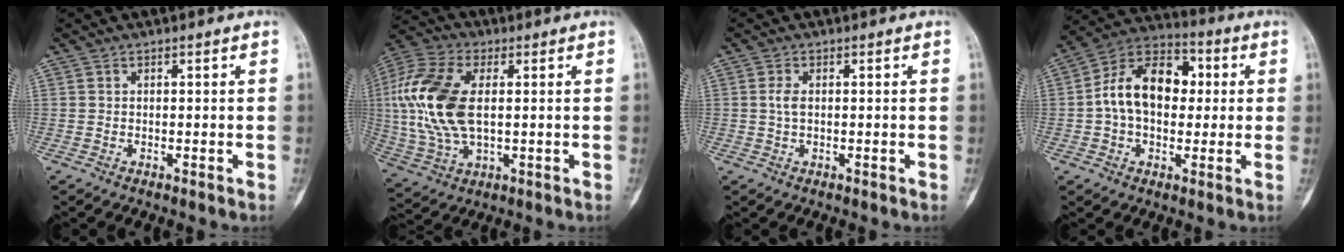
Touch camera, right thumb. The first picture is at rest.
{"total": 18.0, "force": [1.8, 9.8, 14.9], "torque": [-0.333, 0.003, 0.034]}
{"total": 1.9, "force": [0.2, 1.0, 1.7], "torque": [-0.036, 0.002, 0.003]}
{"total": 15.2, "force": [1.2, 10.1, 11.2], "torque": [-0.164, 0.032, 0.009]}